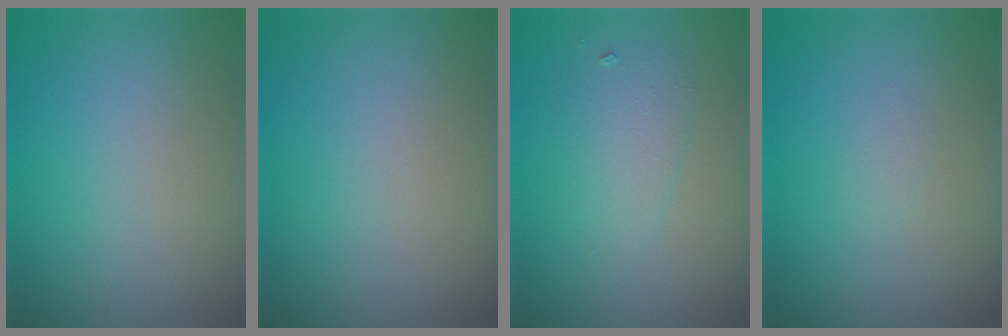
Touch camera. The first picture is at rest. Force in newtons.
{"total": 0.0}
{"total": 2.3, "press": 2.3, "slide": 0.2}
{"total": 0.5, "press": 0.5, "slide": 0.1}